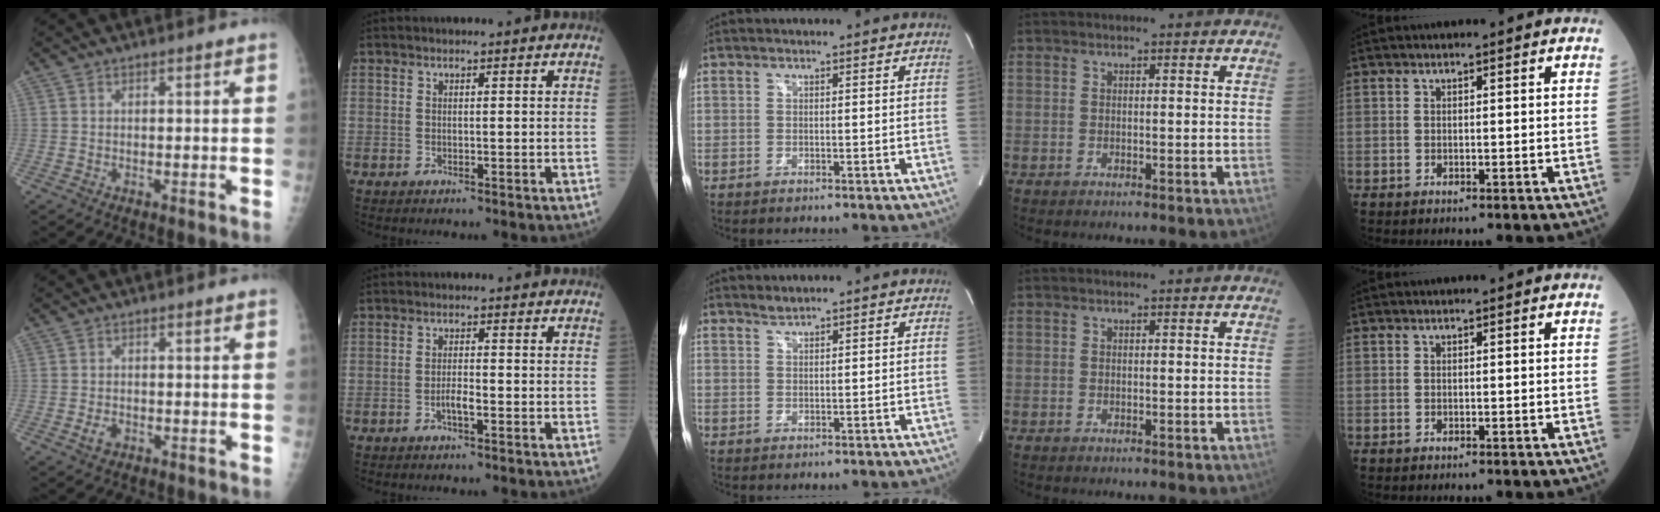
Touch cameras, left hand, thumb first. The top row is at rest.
{"thumb": {"total": 2.0, "force": [-0.7, 1.3, 1.2], "torque": [-0.020, 0.001, -0.012]}, "index": {"total": 1.9, "force": [-0.9, 0.3, 1.7], "torque": [-0.032, 0.002, -0.018]}, "middle": {"total": 1.1, "force": [1.1, -0.2, 0.0], "torque": [-0.008, -0.001, 0.024]}}